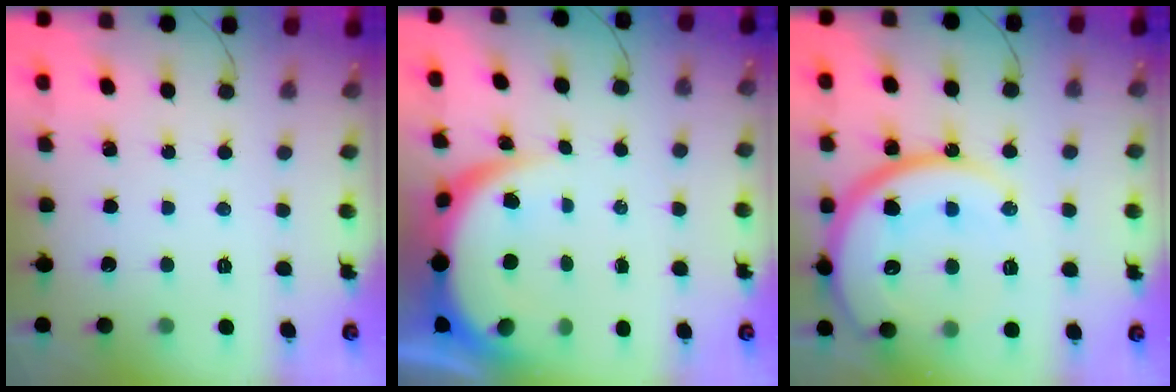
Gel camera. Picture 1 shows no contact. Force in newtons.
{"total": 8.8, "press": 8.7, "slide": 0.8}
{"total": 22.6, "press": 22.5, "slide": 1.9}